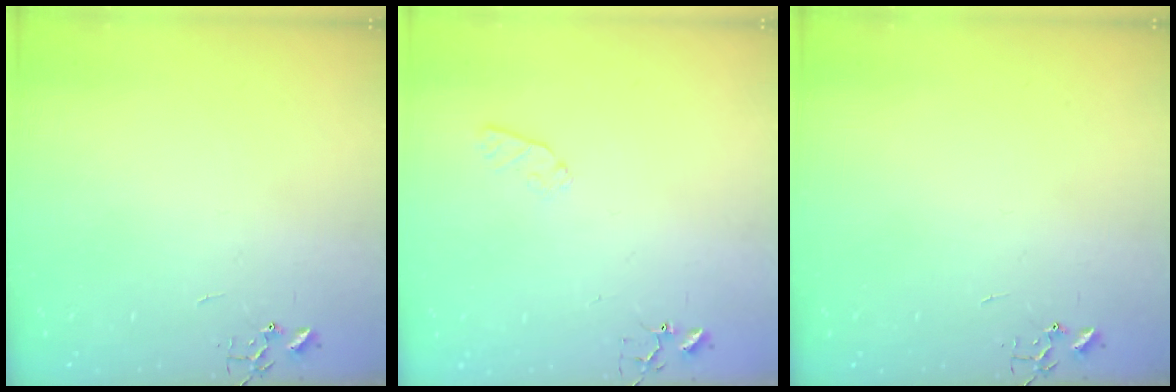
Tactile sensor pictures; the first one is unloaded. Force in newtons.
{"total": 5.3, "press": 5.2, "slide": 0.7}
{"total": 0.0}